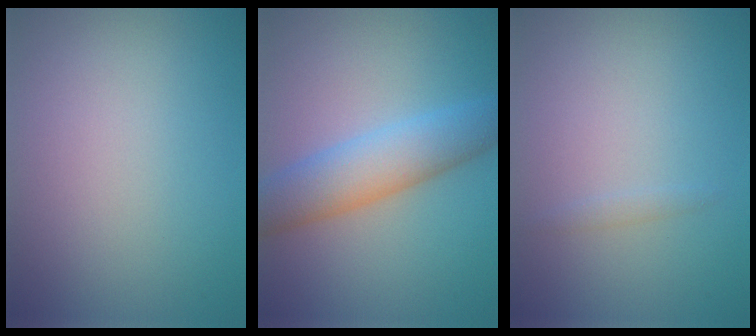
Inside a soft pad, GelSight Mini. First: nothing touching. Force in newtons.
{"total": 5.6, "press": 5.6, "slide": 0.3}
{"total": 0.5, "press": 0.5, "slide": 0.0}